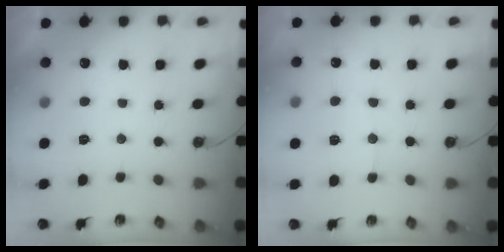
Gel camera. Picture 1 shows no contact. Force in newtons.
{"total": 7.1, "press": 7.1, "slide": 0.5}